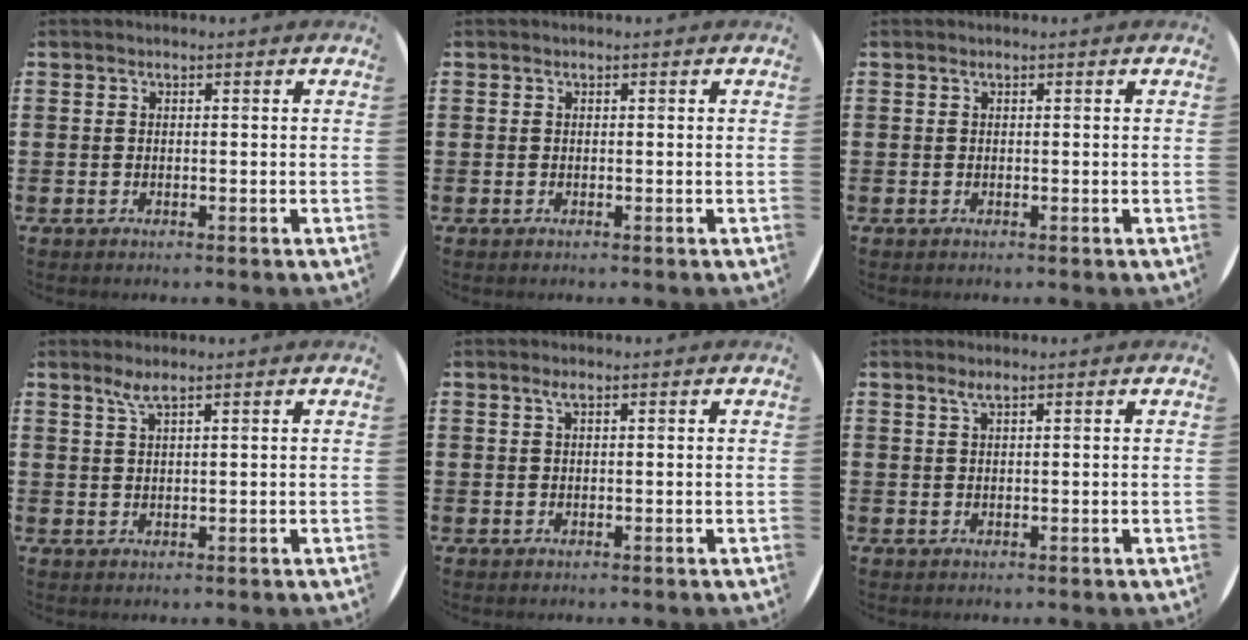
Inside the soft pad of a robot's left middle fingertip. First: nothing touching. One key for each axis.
{"total": 0.0}
{"total": 0.0}
{"total": 2.1, "fx": 1.5, "fy": 0.1, "fz": 1.5, "tx": -0.032, "ty": 0.002, "tz": 0.026}
{"total": 0.8, "fx": 0.4, "fy": 0.1, "fz": 0.7, "tx": -0.014, "ty": 0.001, "tz": 0.007}
{"total": 1.2, "fx": 0.7, "fy": 0.0, "fz": 0.9, "tx": -0.019, "ty": 0.002, "tz": 0.012}